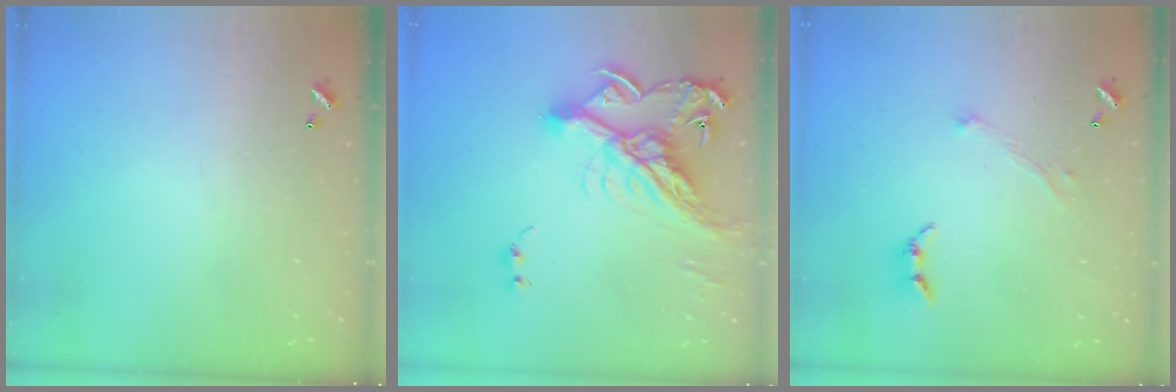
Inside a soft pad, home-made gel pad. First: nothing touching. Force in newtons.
{"total": 18.6, "press": 18.5, "slide": 2.5}
{"total": 2.4, "press": 2.2, "slide": 0.9}